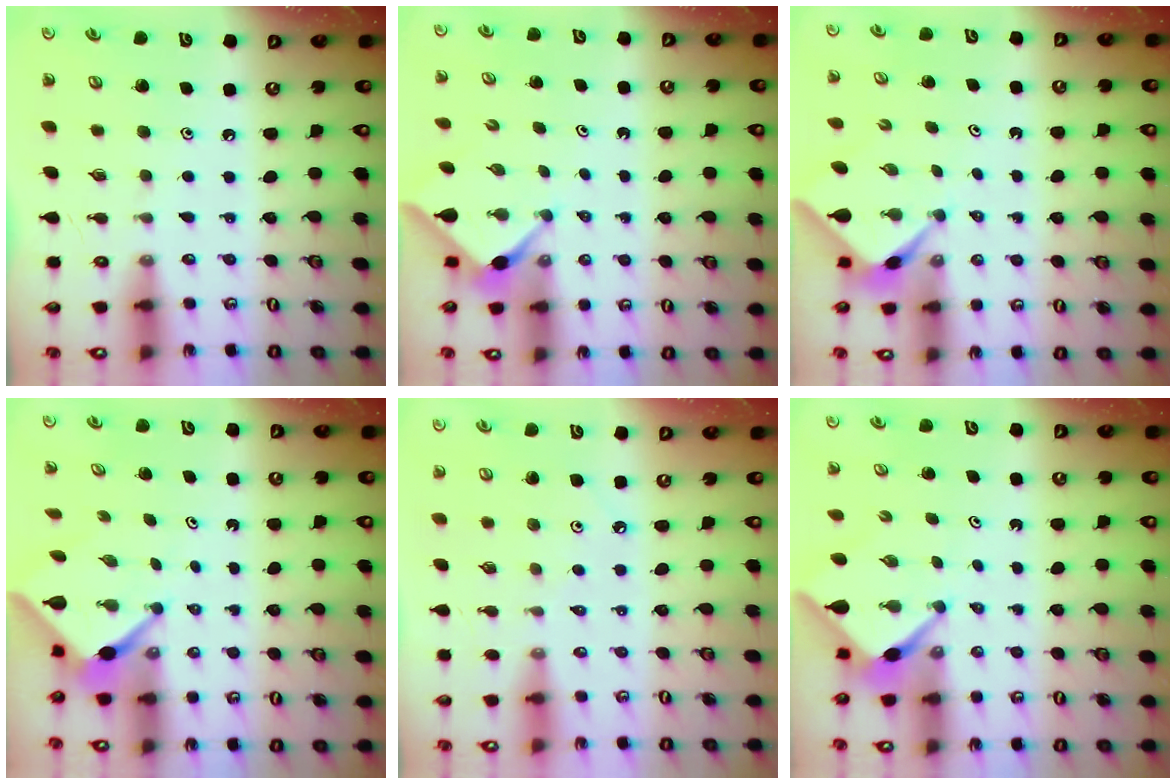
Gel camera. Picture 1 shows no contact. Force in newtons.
{"total": 2.9, "press": 2.9, "slide": 0.4}
{"total": 2.1, "press": 2.1, "slide": 0.3}
{"total": 3.5, "press": 3.5, "slide": 0.1}
{"total": 1.7, "press": 1.6, "slide": 0.3}
{"total": 2.9, "press": 2.9, "slide": 0.4}